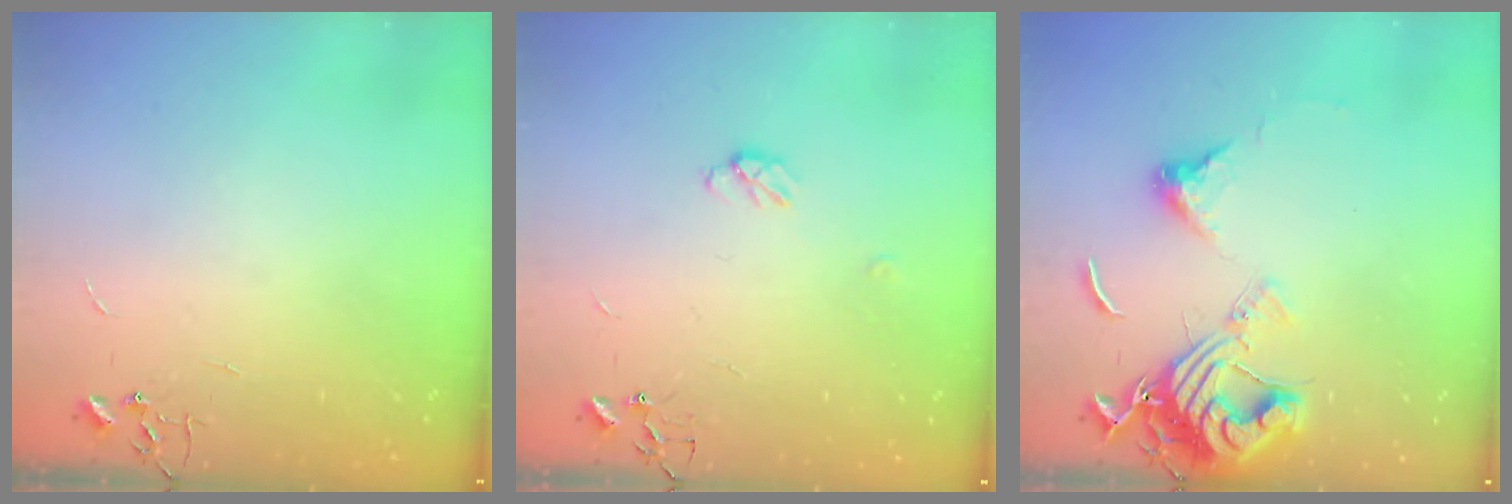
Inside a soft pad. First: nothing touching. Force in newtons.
{"total": 3.8, "press": 3.7, "slide": 0.4}
{"total": 15.7, "press": 15.6, "slide": 1.7}